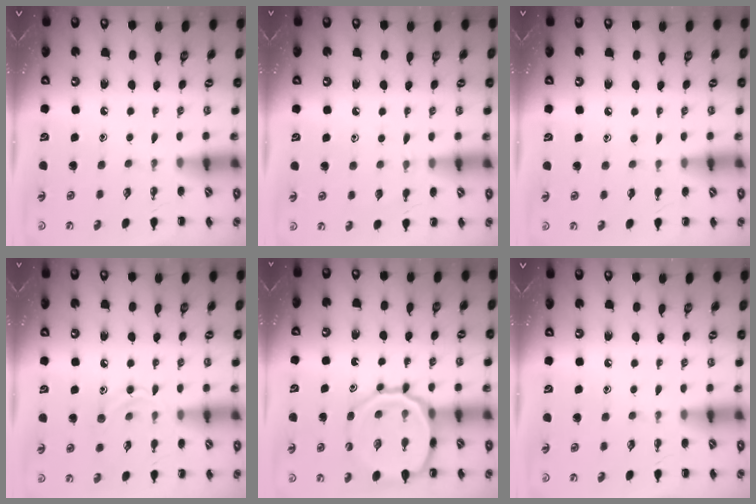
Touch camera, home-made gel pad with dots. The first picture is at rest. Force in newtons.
{"total": 5.1, "press": 4.8, "slide": 1.7}
{"total": 5.7, "press": 5.3, "slide": 2.1}
{"total": 7.8, "press": 7.8, "slide": 1.1}
{"total": 16.7, "press": 16.4, "slide": 3.0}
{"total": 0.0}